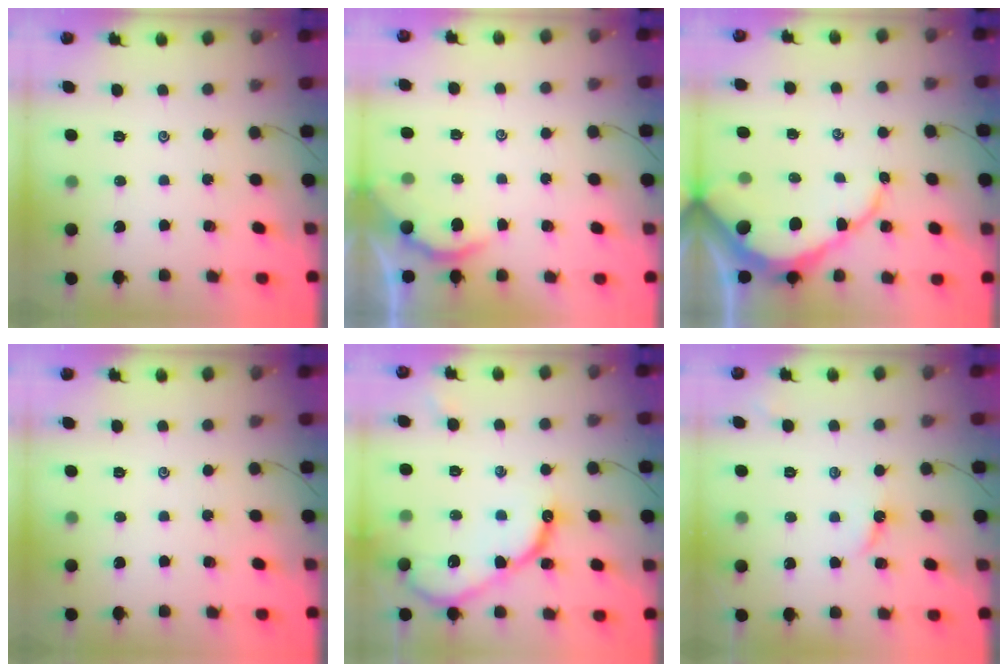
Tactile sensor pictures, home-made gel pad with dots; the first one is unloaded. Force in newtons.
{"total": 2.1, "press": 2.0, "slide": 0.4}
{"total": 10.2, "press": 10.1, "slide": 1.0}
{"total": 0.0}
{"total": 13.0, "press": 12.9, "slide": 1.2}
{"total": 2.6, "press": 2.6, "slide": 0.3}